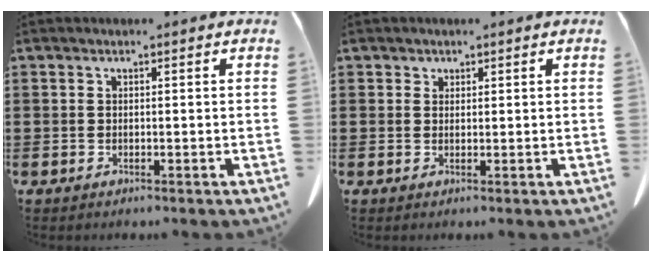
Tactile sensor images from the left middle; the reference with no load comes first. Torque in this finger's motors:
{"motor_torque": [-0.37, 0.56, 0.01, -0.01]}